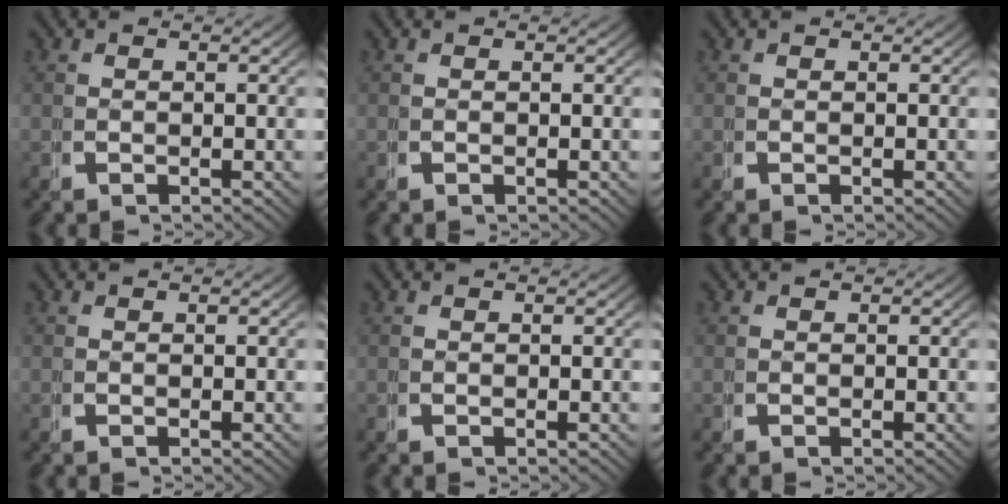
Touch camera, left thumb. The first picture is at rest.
{"total": 0.0}
{"total": 0.0}
{"total": 0.0}
{"total": 0.0}
{"total": 0.0}